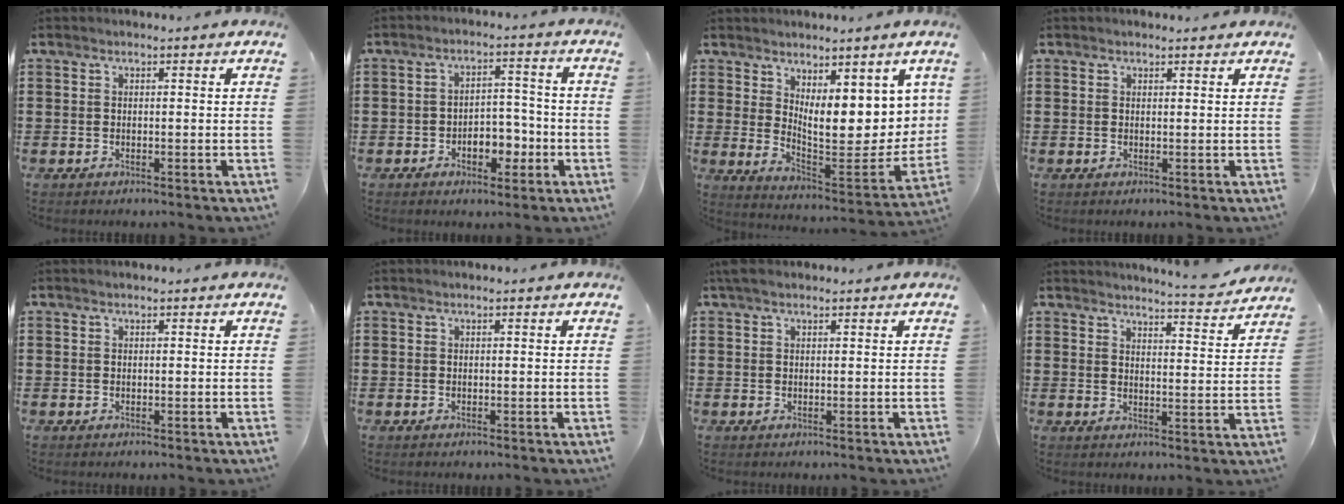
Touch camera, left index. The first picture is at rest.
{"total": 5.2, "force": [-2.3, 3.3, 3.3], "torque": [-0.052, 0.009, -0.045]}
{"total": 7.8, "force": [4.4, 2.9, 5.7], "torque": [-0.096, -0.051, 0.075]}
{"total": 0.7, "force": [0.6, 0.4, 0.0], "torque": [-0.002, 0.003, 0.012]}
{"total": 0.0}
{"total": 0.0}
{"total": 0.9, "force": [0.6, 0.6, 0.4], "torque": [-0.009, 0.005, 0.012]}
{"total": 4.7, "force": [4.6, -0.5, 0.9], "torque": [-0.018, -0.034, 0.078]}